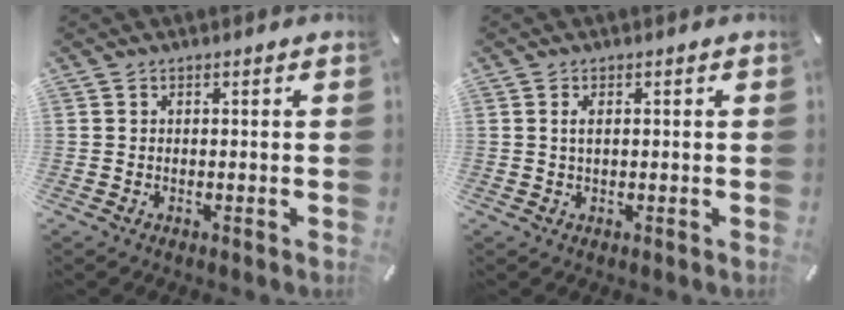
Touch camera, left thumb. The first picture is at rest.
{"total": 1.7, "force": [0.3, 0.6, 1.5], "torque": [-0.031, 0.002, 0.003]}